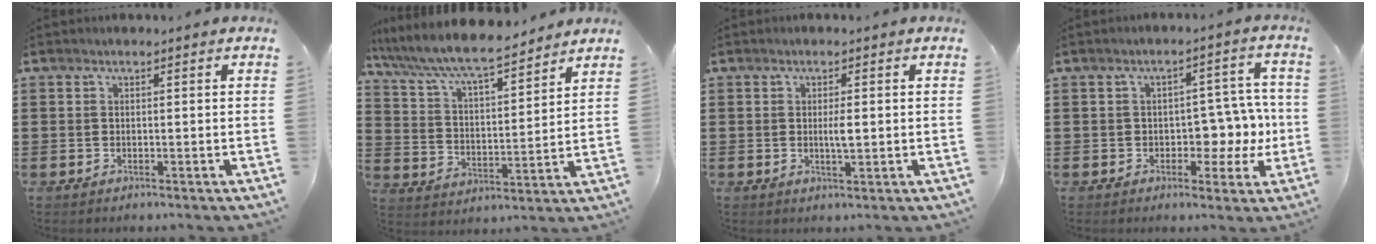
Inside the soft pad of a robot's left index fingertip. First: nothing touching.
{"total": 7.6, "force": [6.8, 0.8, 3.2], "torque": [-0.092, -0.040, 0.112]}
{"total": 2.3, "force": [0.0, 0.4, 2.3], "torque": [-0.044, -0.003, -0.002]}
{"total": 5.6, "force": [-0.4, 3.9, 4.1], "torque": [-0.069, 0.002, -0.014]}